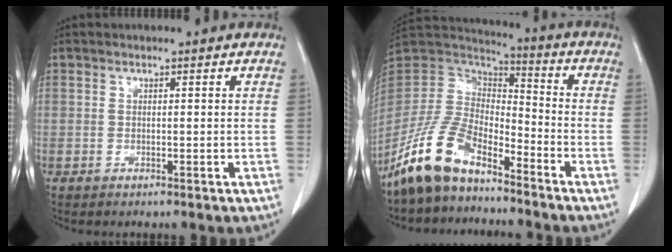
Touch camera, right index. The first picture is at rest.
{"total": 12.9, "force": [-9.8, 5.0, 6.9], "torque": [-0.153, 0.012, -0.194]}